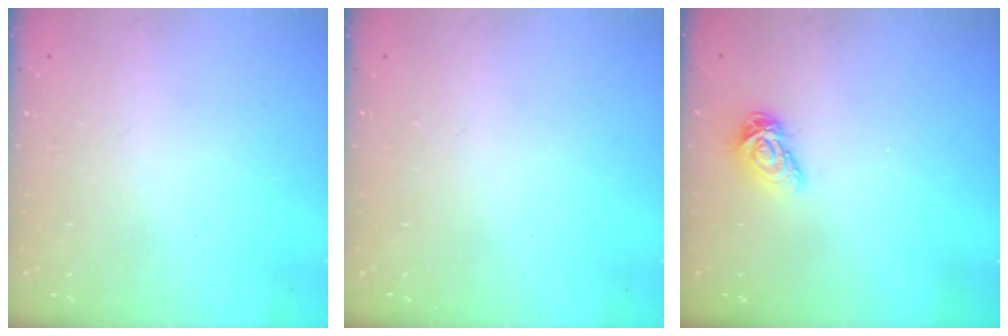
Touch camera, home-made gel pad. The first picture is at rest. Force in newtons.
{"total": 0.0}
{"total": 6.4, "press": 6.4, "slide": 0.2}